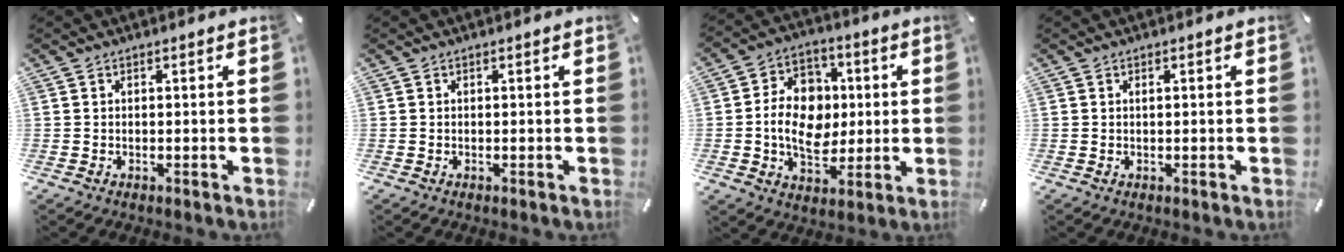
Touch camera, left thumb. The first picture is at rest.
{"total": 0.0}
{"total": 12.9, "force": [-0.6, 10.3, 7.8], "torque": [-0.153, 0.019, -0.008]}
{"total": 0.6, "force": [0.2, 0.2, 0.5], "torque": [-0.010, -0.001, 0.003]}